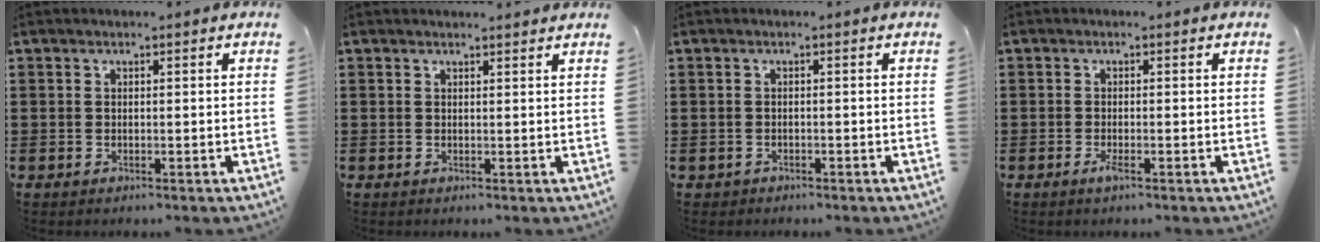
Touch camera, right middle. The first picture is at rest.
{"total": 0.8, "force": [0.8, 0.0, 0.2], "torque": [0.003, -0.005, 0.013]}
{"total": 0.5, "force": [-0.5, 0.2, 0.0], "torque": [-0.003, 0.002, -0.011]}
{"total": 1.5, "force": [-0.7, 0.2, 1.4], "torque": [-0.030, -0.005, -0.014]}